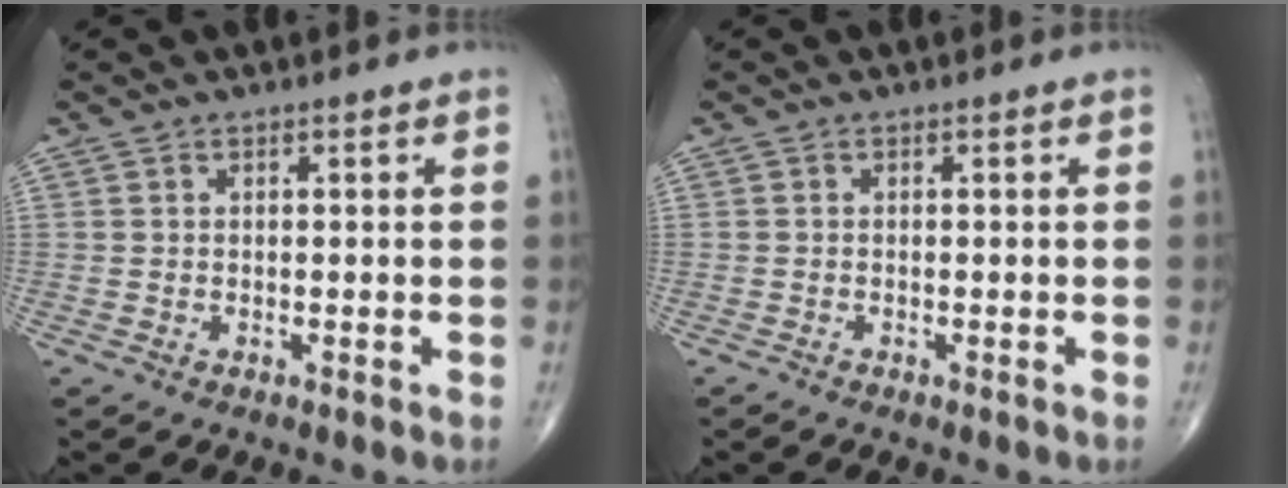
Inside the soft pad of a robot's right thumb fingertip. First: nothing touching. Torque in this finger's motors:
{"motor_torque": [-0.09, -0.02, -0.33, -0.23, -0.01]}